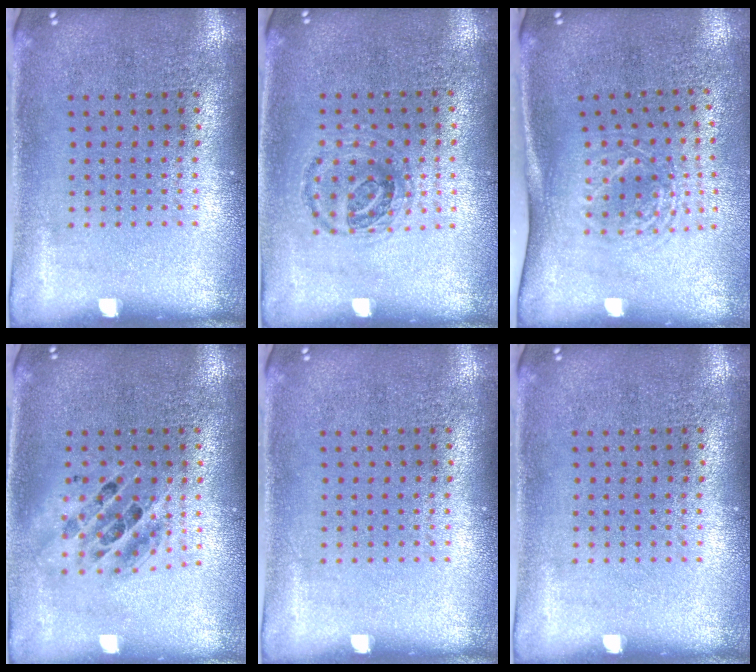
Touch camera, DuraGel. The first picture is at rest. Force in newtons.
{"total": 1.0, "press": 0.9, "slide": 0.1}
{"total": 1.7, "press": 1.3, "slide": 1.2}
{"total": 1.4, "press": 1.3, "slide": 0.7}
{"total": 0.0}
{"total": 0.0}